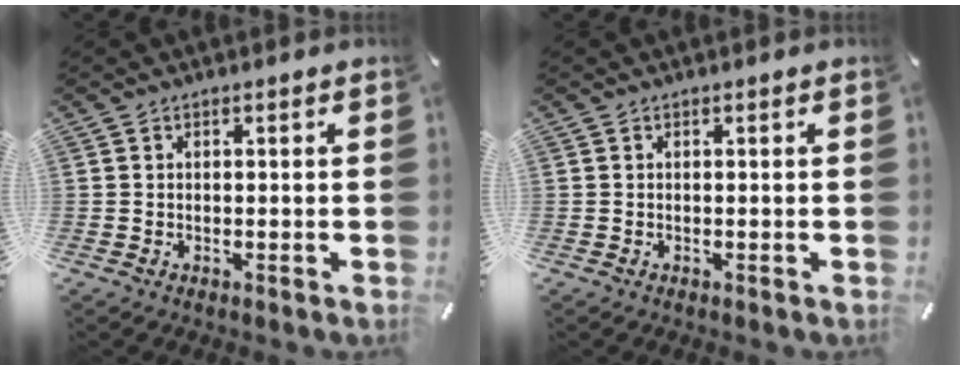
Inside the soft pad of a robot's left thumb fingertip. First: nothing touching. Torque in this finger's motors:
{"motor_torque": [0.08, 0.11, -0.01, -0.09, -0.01]}